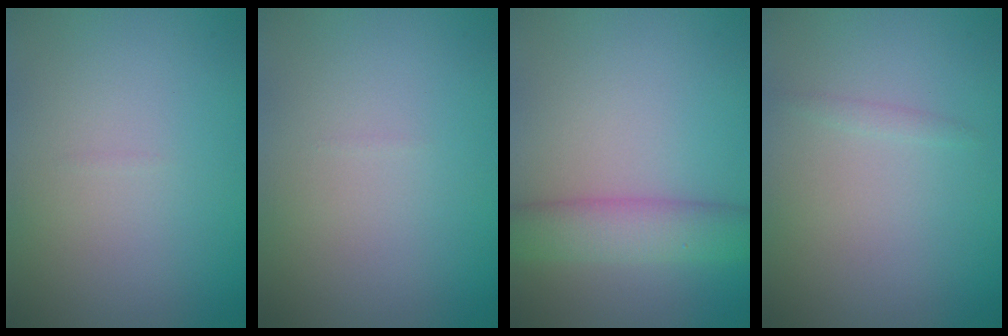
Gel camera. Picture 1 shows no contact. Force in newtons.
{"total": 0.0}
{"total": 4.5, "press": 4.5, "slide": 0.1}
{"total": 0.5, "press": 0.5, "slide": 0.0}